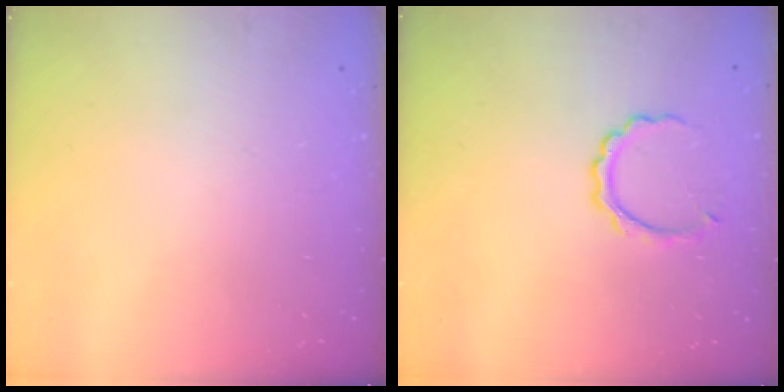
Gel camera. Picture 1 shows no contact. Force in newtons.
{"total": 5.1, "press": 5.0, "slide": 0.1}